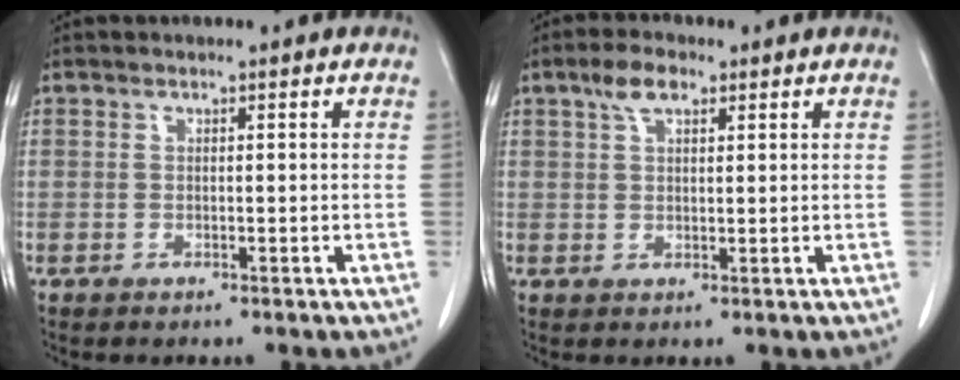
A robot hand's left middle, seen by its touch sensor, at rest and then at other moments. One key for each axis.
{"total": 3.2, "fx": 1.9, "fy": 1.4, "fz": 2.1, "tx": -0.046, "ty": 0.009, "tz": 0.039}